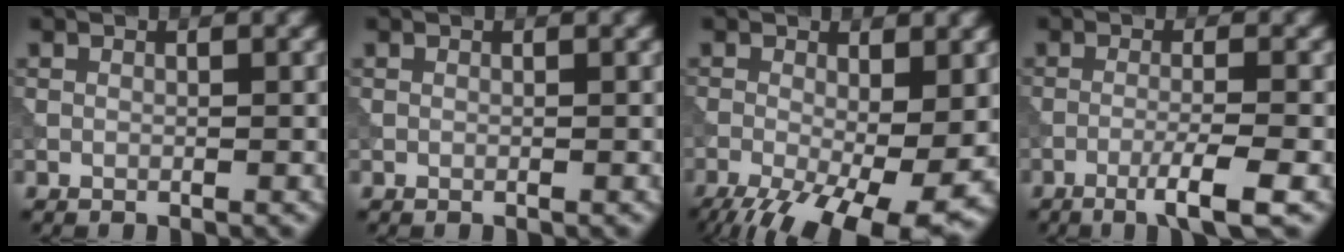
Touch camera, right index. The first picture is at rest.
{"total": 0.0}
{"total": 12.3, "force": [-4.8, 4.9, 10.2], "torque": [-0.174, -0.030, -0.073]}
{"total": 3.8, "force": [-1.9, 0.3, 3.3], "torque": [-0.049, 0.005, -0.043]}